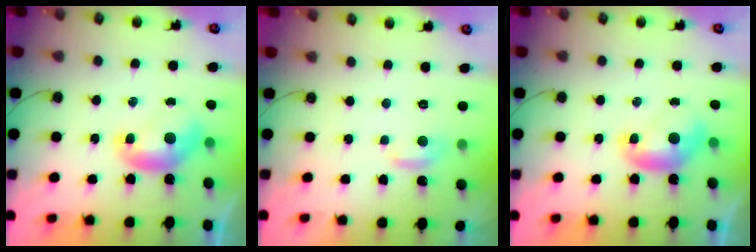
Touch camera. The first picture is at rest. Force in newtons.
{"total": 1.0, "press": 0.8, "slide": 0.5}
{"total": 0.0}